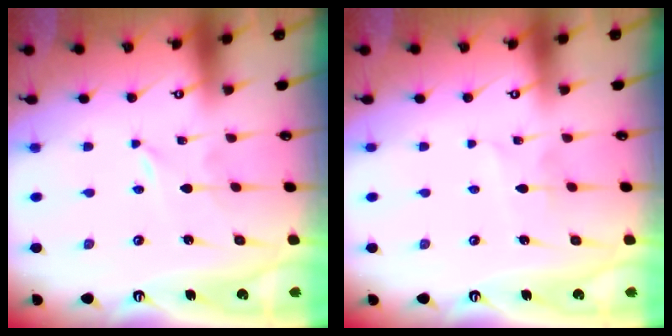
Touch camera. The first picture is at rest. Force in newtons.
{"total": 4.3, "press": 4.3, "slide": 0.4}